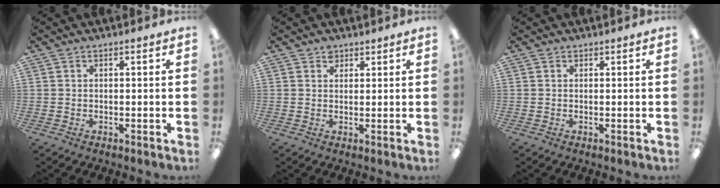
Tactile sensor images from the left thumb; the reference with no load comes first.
{"total": 2.0, "force": [1.5, 1.2, 0.5], "torque": [-0.002, -0.004, 0.027]}
{"total": 0.0}